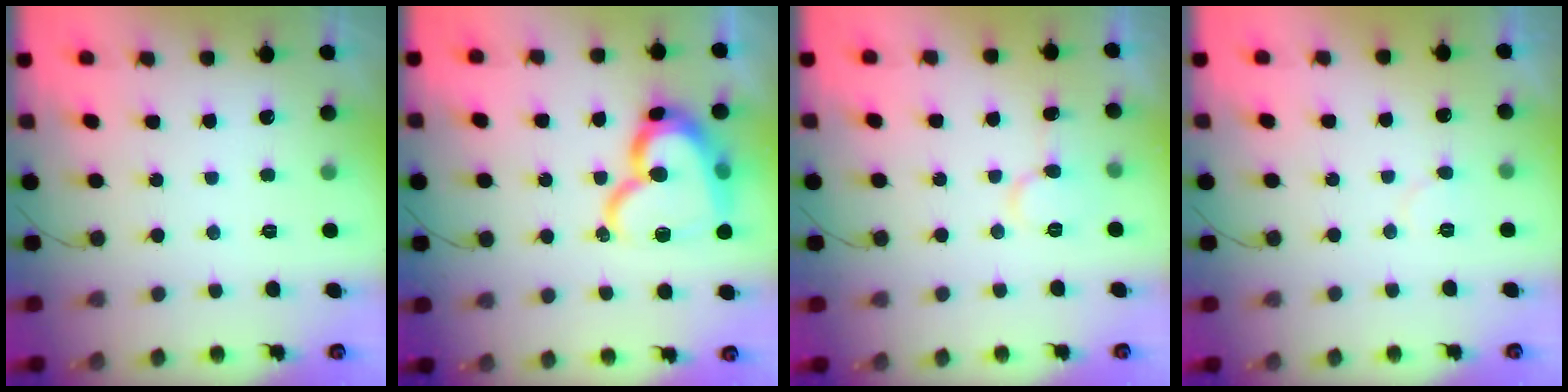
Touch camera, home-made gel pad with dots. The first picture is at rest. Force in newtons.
{"total": 19.7, "press": 19.6, "slide": 1.8}
{"total": 6.5, "press": 6.5, "slide": 0.5}
{"total": 4.2, "press": 4.2, "slide": 0.4}